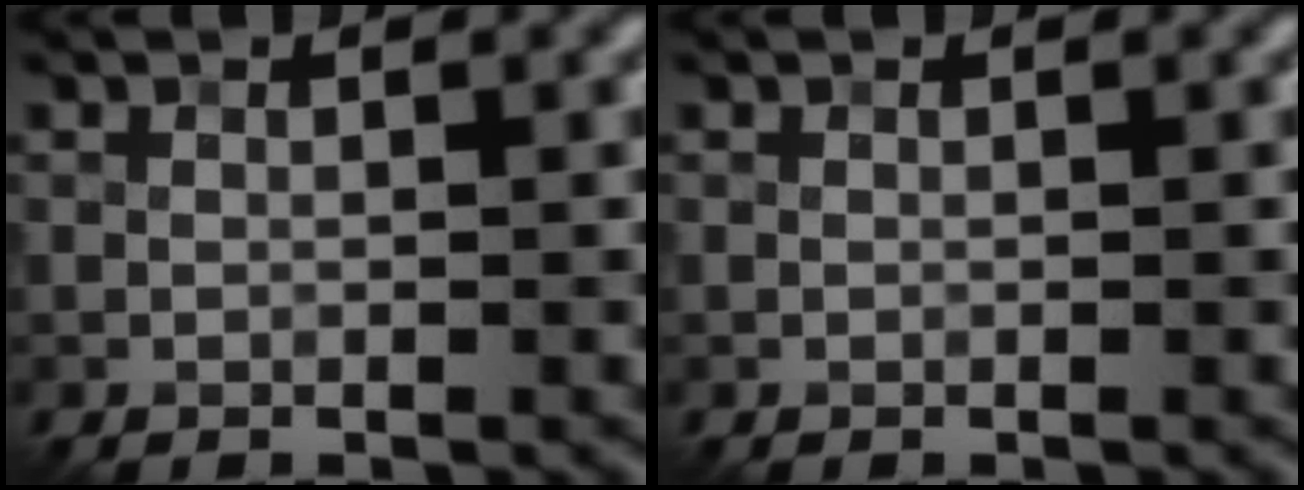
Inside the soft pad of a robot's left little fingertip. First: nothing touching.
{"total": 0.0}